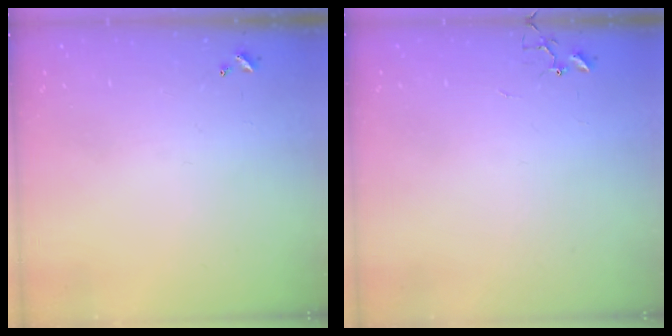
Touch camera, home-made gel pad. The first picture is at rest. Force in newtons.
{"total": 3.8, "press": 3.7, "slide": 0.3}